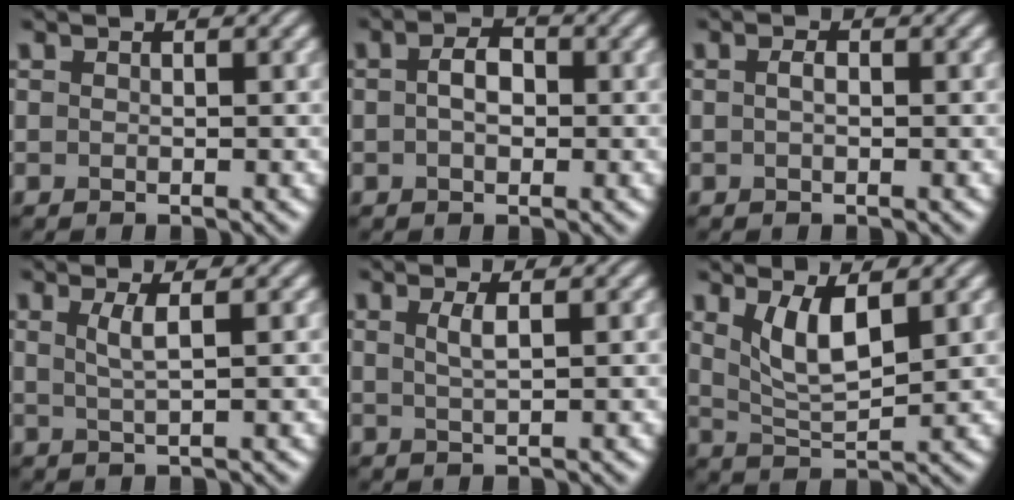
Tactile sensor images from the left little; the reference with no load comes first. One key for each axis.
{"total": 2.4, "fx": 0.1, "fy": 1.5, "fz": 1.9, "tx": -0.035, "ty": 0.004, "tz": -0.003}
{"total": 0.8, "fx": 0.0, "fy": 0.4, "fz": 0.8, "tx": -0.019, "ty": 0.001, "tz": -0.001}
{"total": 2.1, "fx": 0.6, "fy": 0.5, "fz": 1.9, "tx": -0.034, "ty": -0.002, "tz": 0.009}
{"total": 1.6, "fx": 0.5, "fy": 0.4, "fz": 1.4, "tx": -0.026, "ty": 0.001, "tz": 0.008}
{"total": 4.2, "fx": 1.8, "fy": 1.4, "fz": 3.5, "tx": -0.077, "ty": -0.008, "tz": 0.039}